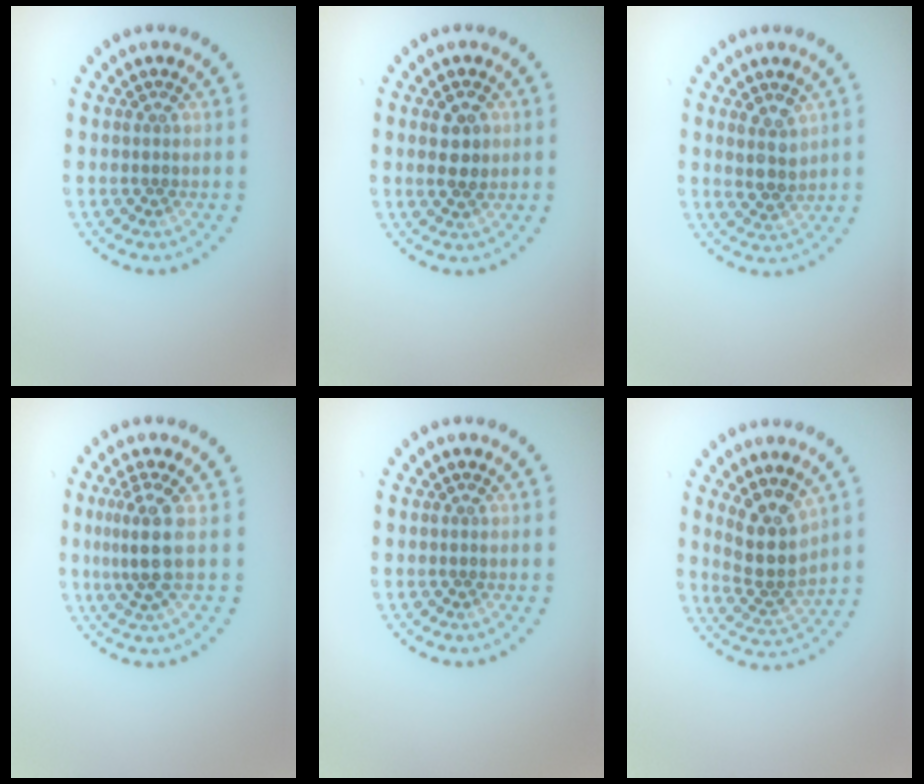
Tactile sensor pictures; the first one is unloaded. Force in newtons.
{"total": 2.4, "press": 2.3, "slide": 0.4}
{"total": 2.2, "press": 2.1, "slide": 0.8}
{"total": 3.2, "press": 2.3, "slide": 2.1}
{"total": 0.0}
{"total": 4.3, "press": 3.7, "slide": 2.1}